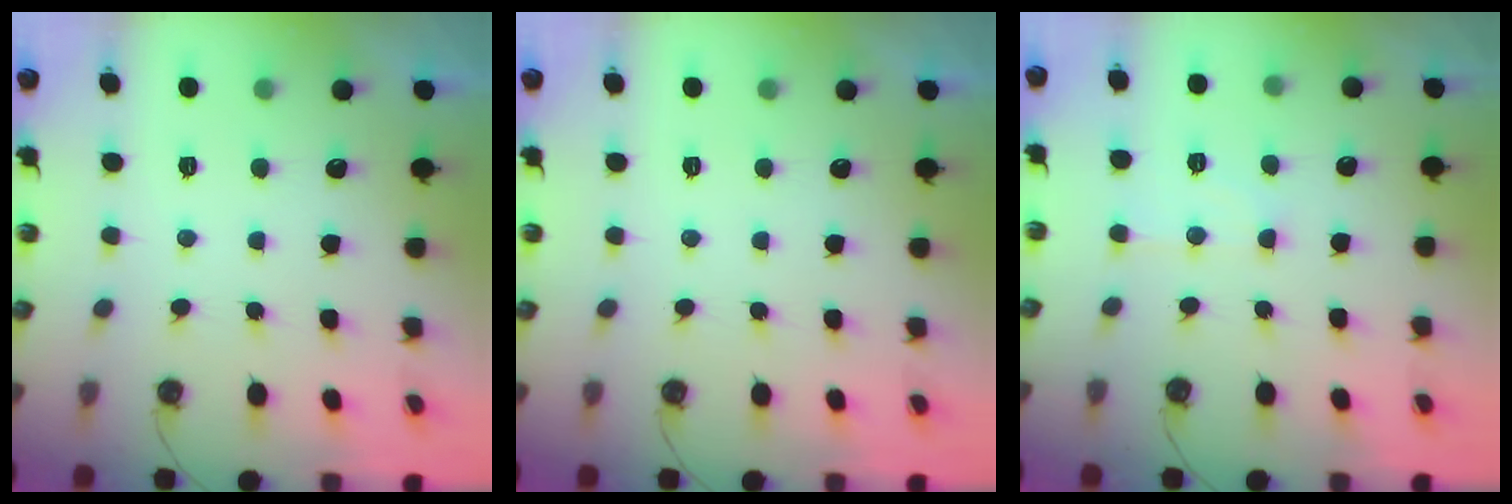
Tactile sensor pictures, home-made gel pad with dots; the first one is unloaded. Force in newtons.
{"total": 0.0}
{"total": 6.8, "press": 6.7, "slide": 0.6}